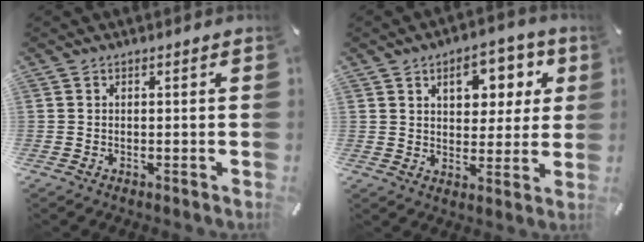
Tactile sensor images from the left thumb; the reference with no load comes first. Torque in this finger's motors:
{"motor_torque": [0.42, 0.26, 0.11, -0.10, 0.20]}